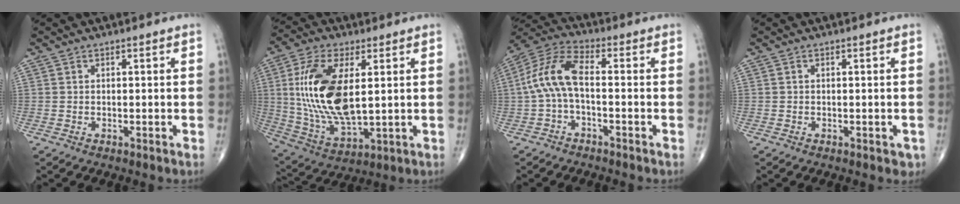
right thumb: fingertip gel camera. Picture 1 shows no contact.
{"total": 18.6, "force": [2.9, 8.6, 16.2], "torque": [-0.329, -0.018, 0.065]}
{"total": 9.6, "force": [-0.9, 4.1, 8.7], "torque": [-0.191, 0.038, -0.027]}
{"total": 1.6, "force": [-0.5, 1.0, 1.2], "torque": [-0.003, 0.001, -0.006]}